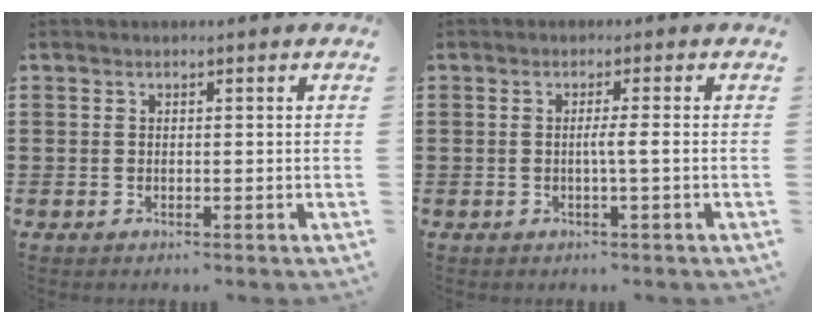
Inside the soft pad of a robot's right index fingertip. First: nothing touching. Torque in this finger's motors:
{"motor_torque": [0.42, -0.31, 0.06, 0.08]}